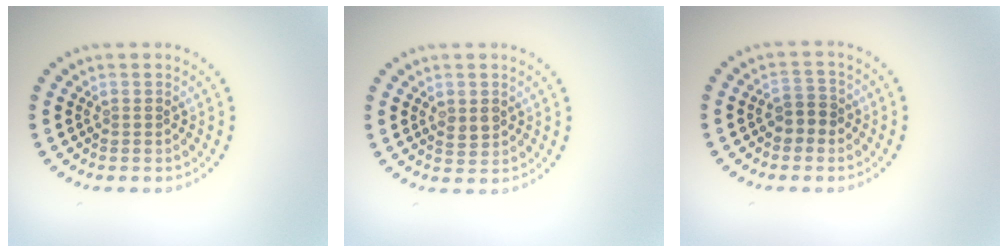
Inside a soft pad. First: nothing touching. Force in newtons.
{"total": 1.6, "press": 1.6, "slide": 0.1}
{"total": 2.0, "press": 1.9, "slide": 0.6}